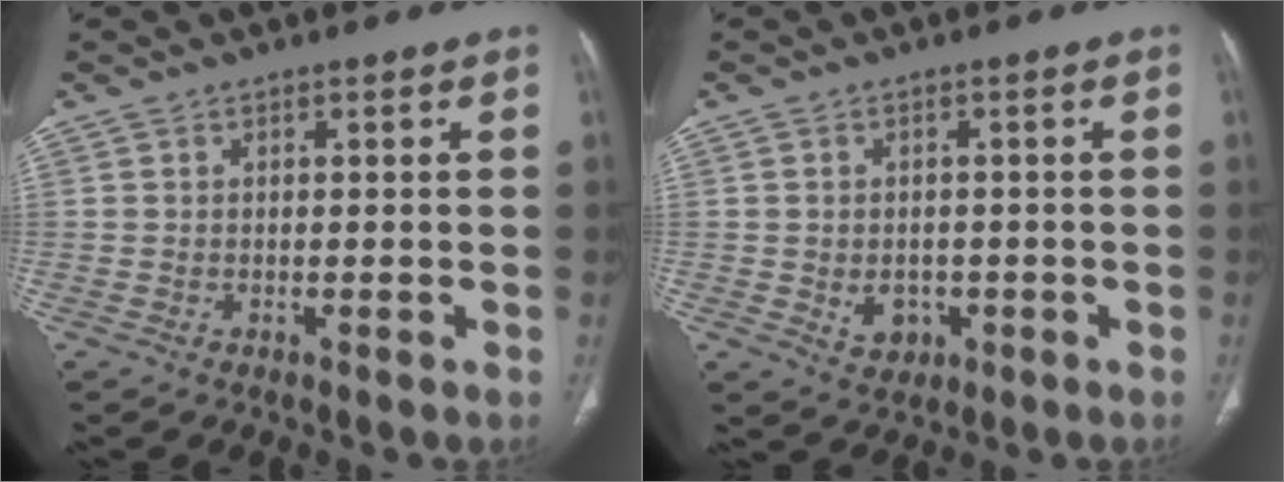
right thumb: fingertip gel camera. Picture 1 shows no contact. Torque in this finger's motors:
{"motor_torque": [-0.21, 0.30, -0.17, 0.07, 0.09]}